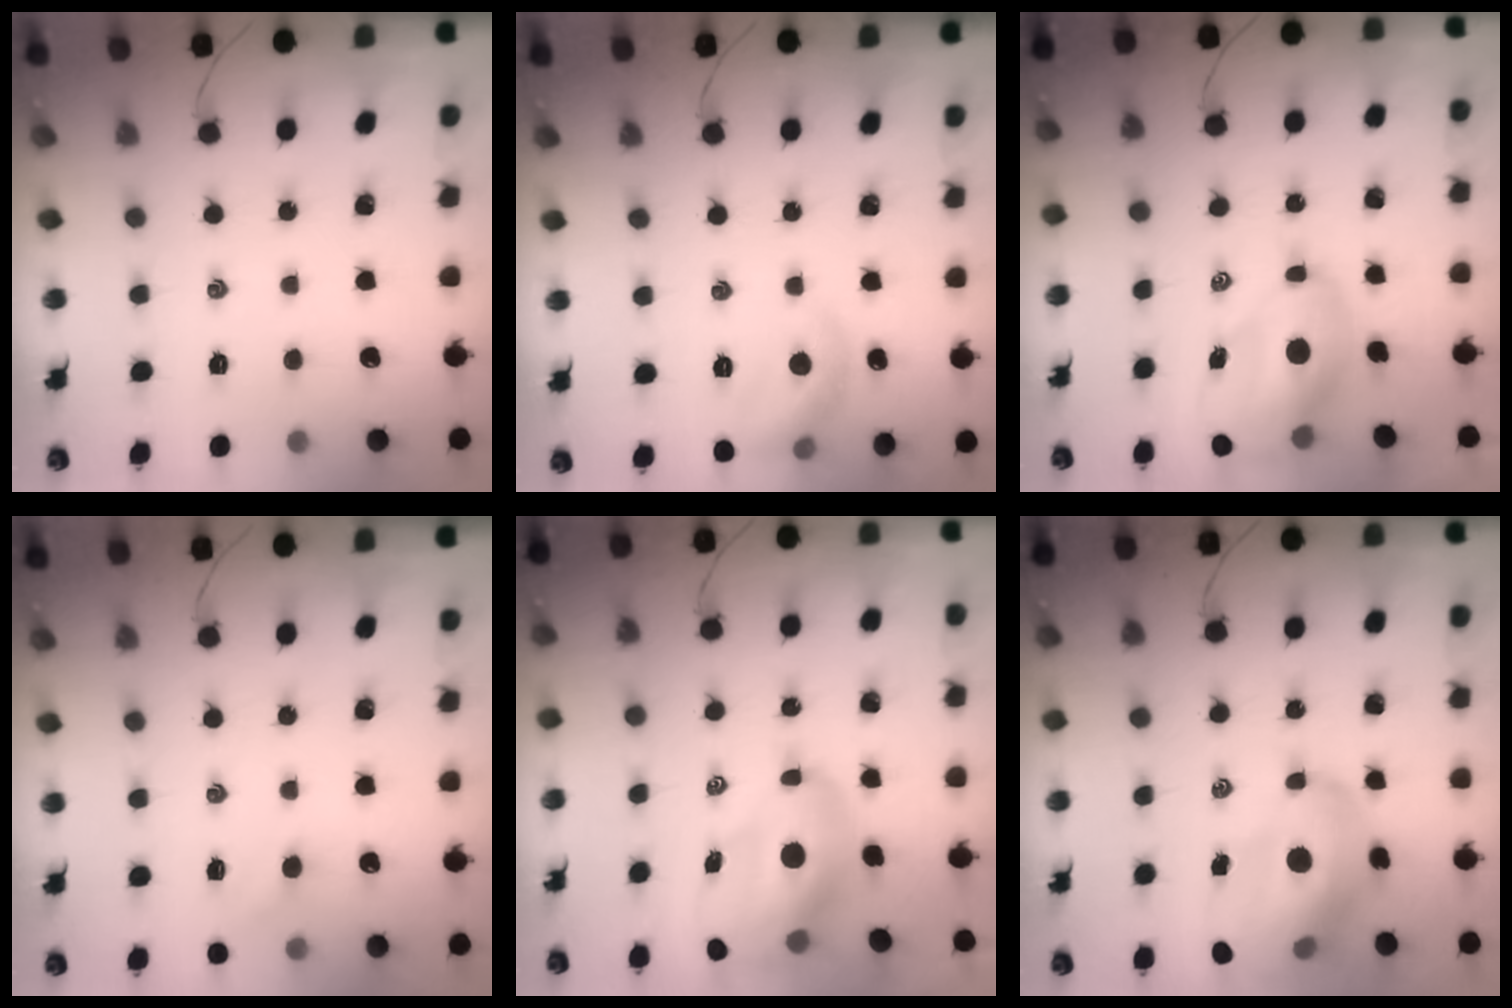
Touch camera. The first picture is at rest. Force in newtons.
{"total": 9.6, "press": 9.6, "slide": 0.2}
{"total": 10.2, "press": 9.7, "slide": 3.1}
{"total": 3.6, "press": 3.4, "slide": 1.2}
{"total": 11.5, "press": 11.1, "slide": 3.1}
{"total": 16.6, "press": 15.9, "slide": 4.6}